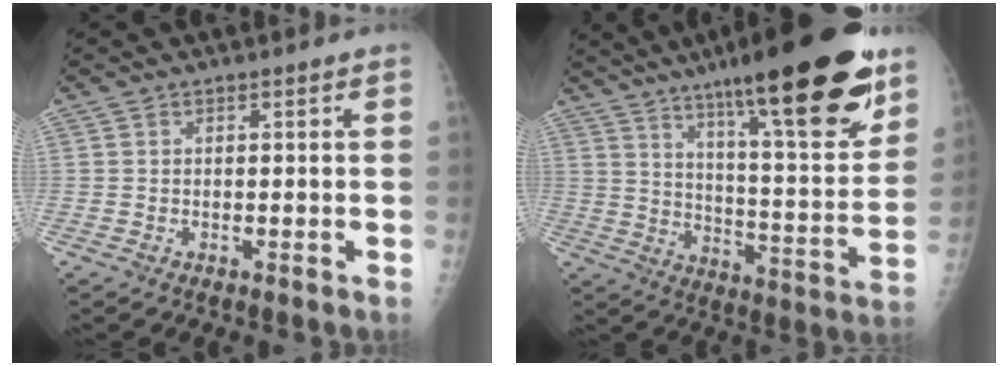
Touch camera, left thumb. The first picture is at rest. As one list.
[{"total": 26.2, "force": [16.2, 5.1, 19.9], "torque": [-0.277, -0.061, 0.253]}]